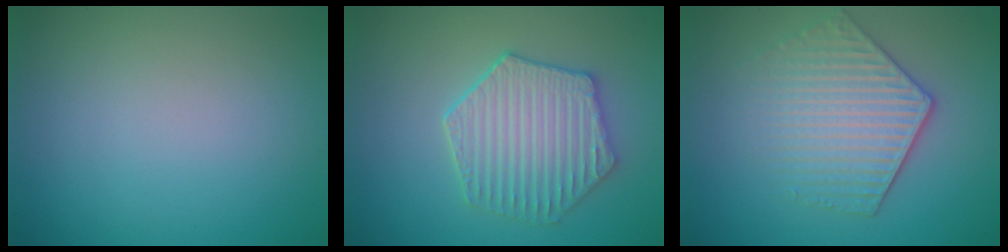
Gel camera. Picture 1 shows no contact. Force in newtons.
{"total": 5.2, "press": 4.4, "slide": 2.7}
{"total": 4.4, "press": 3.8, "slide": 2.3}